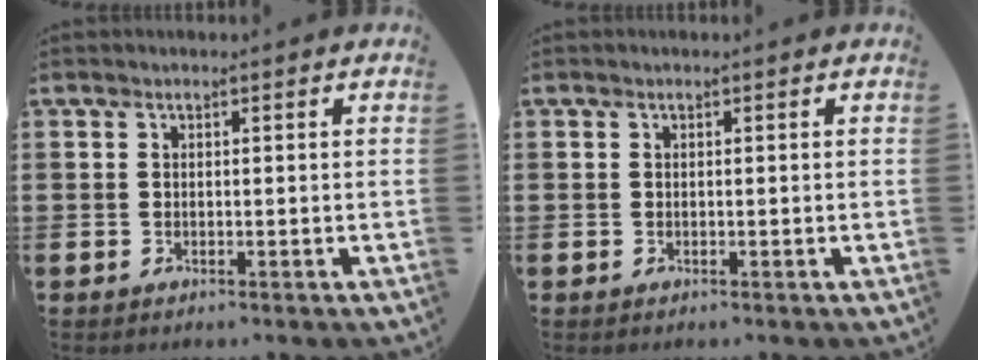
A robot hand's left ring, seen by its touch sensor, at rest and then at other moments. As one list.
[{"total": 0.0}]